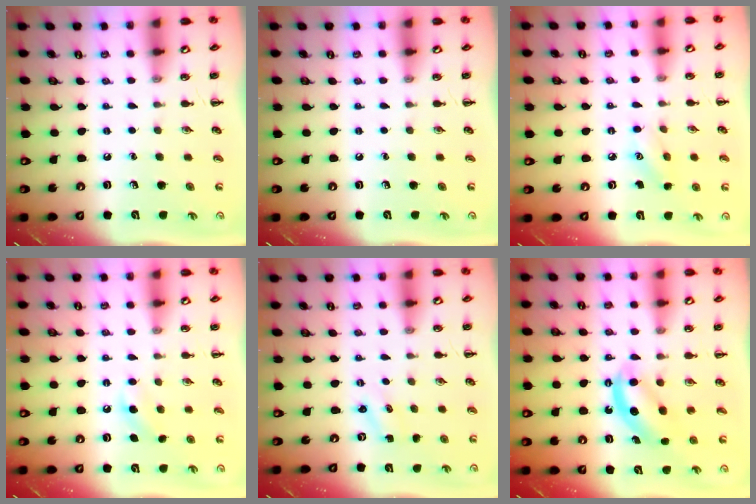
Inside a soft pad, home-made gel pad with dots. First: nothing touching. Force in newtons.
{"total": 0.0}
{"total": 5.7, "press": 5.6, "slide": 1.1}
{"total": 6.2, "press": 6.0, "slide": 1.8}
{"total": 1.3, "press": 1.2, "slide": 0.3}
{"total": 7.0, "press": 6.9, "slide": 1.2}